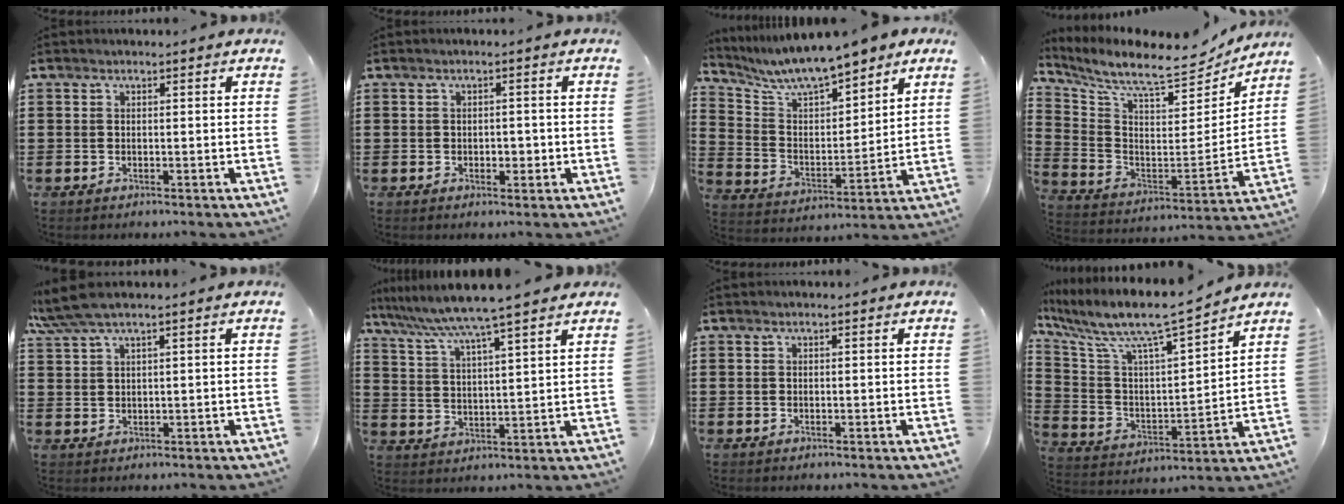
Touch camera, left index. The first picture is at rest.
{"total": 1.3, "force": [-0.1, 1.1, 0.7], "torque": [-0.015, 0.008, -0.005]}
{"total": 8.5, "force": [7.7, 1.2, 3.5], "torque": [-0.099, -0.042, 0.133]}
{"total": 9.0, "force": [7.9, 1.1, 4.1], "torque": [-0.108, -0.067, 0.129]}
{"total": 3.8, "force": [2.5, 0.4, 2.8], "torque": [-0.060, 0.004, 0.046]}
{"total": 7.1, "force": [6.2, -0.9, 3.4], "torque": [-0.088, -0.036, 0.103]}
{"total": 0.6, "force": [0.2, 0.0, -0.5], "torque": [0.010, 0.003, 0.003]}
{"total": 9.5, "force": [7.9, 1.0, 5.3], "torque": [-0.136, -0.055, 0.127]}